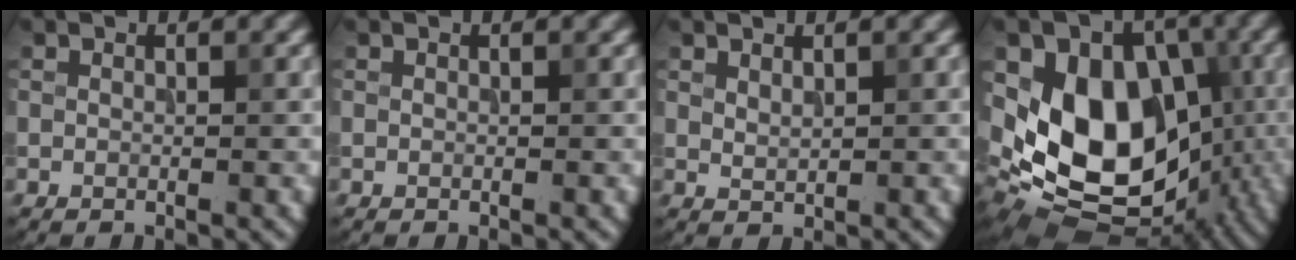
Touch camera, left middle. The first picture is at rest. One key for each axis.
{"total": 0.0}
{"total": 0.8, "fx": 0.7, "fy": 0.2, "fz": 0.4, "tx": -0.011, "ty": 0.000, "tz": 0.019}
{"total": 13.2, "fx": -0.5, "fy": 9.8, "fz": 8.9, "tx": -0.143, "ty": -0.015, "tz": -0.009}